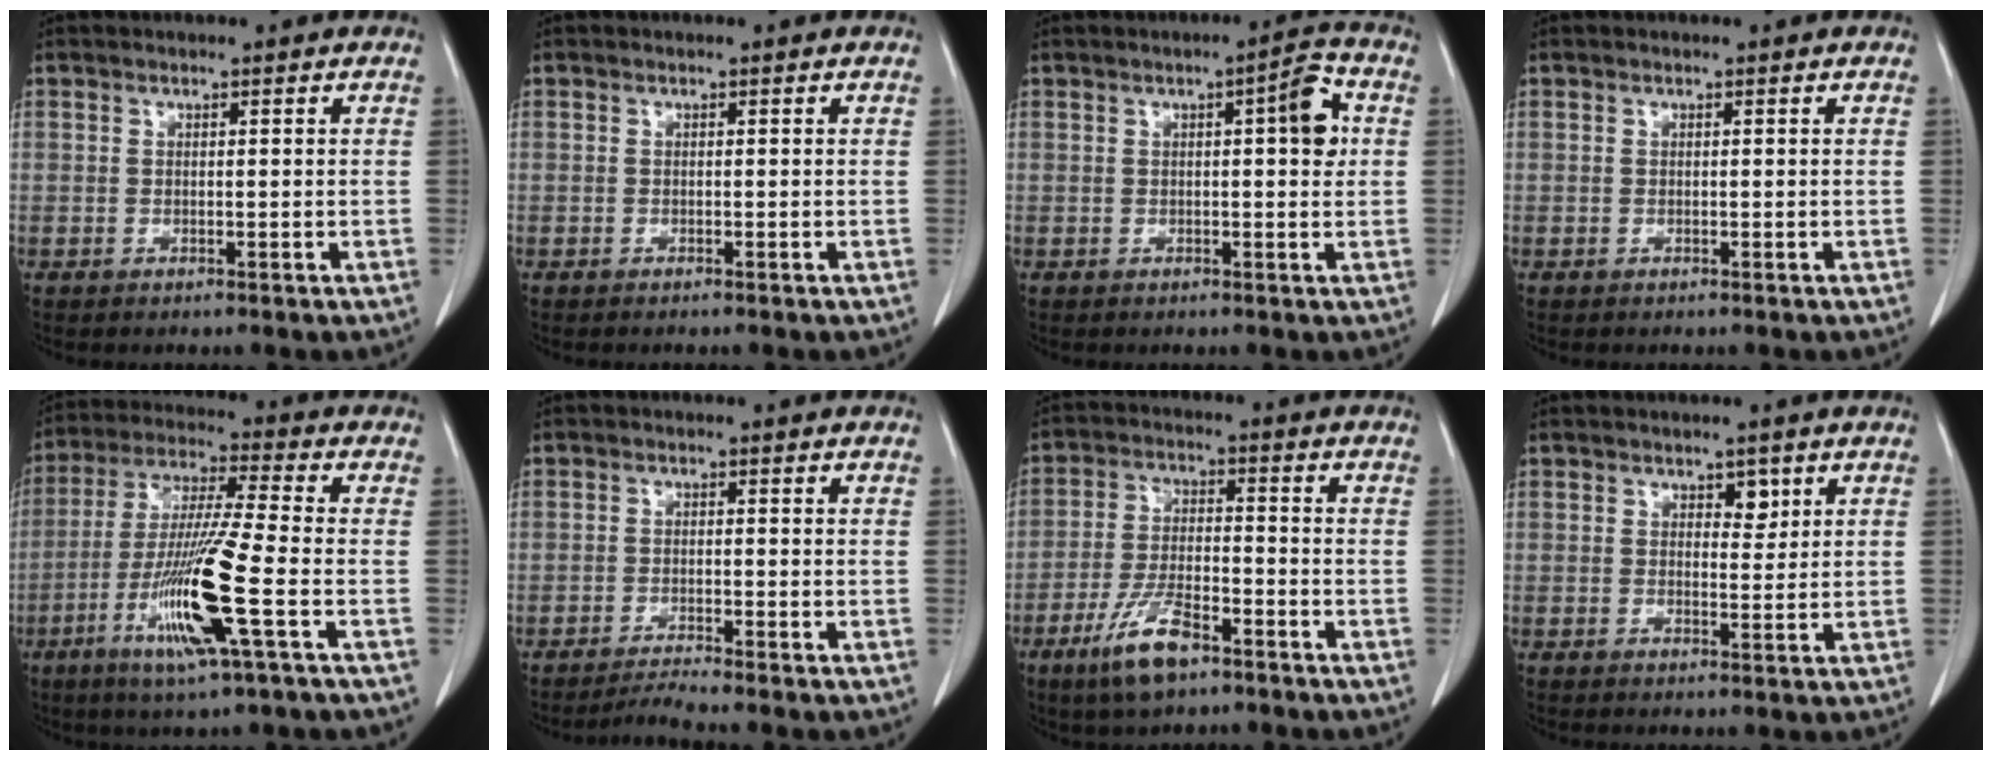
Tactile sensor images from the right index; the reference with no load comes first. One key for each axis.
{"total": 0.0}
{"total": 5.1, "fx": 1.0, "fy": 1.0, "fz": 4.9, "tx": -0.065, "ty": 0.007, "tz": 0.010}
{"total": 0.0}
{"total": 14.4, "fx": -5.2, "fy": -0.4, "fz": 13.5, "tx": -0.274, "ty": -0.022, "tz": -0.101}
{"total": 2.8, "fx": -2.5, "fy": -1.3, "fz": 0.5, "tx": -0.016, "ty": -0.015, "tz": -0.047}
{"total": 8.8, "fx": -5.6, "fy": 2.4, "fz": 6.3, "tx": -0.128, "ty": -0.011, "tz": -0.102}
{"total": 2.4, "fx": 1.3, "fy": 1.3, "fz": 1.5, "tx": -0.015, "ty": -0.002, "tz": 0.020}